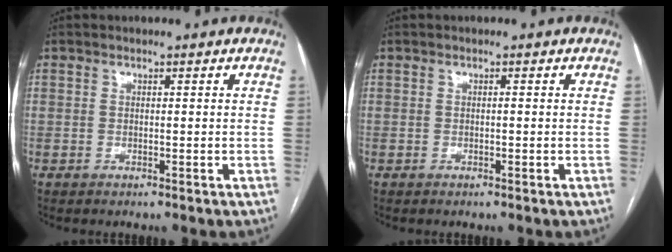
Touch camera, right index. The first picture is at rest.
{"total": 0.0}